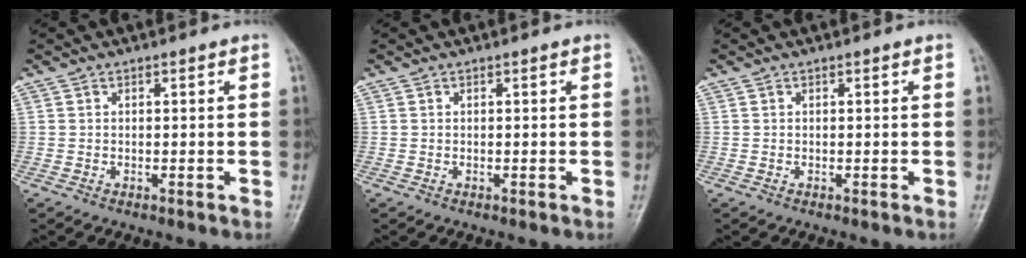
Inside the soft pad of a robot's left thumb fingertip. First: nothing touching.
{"total": 0.0}
{"total": 0.0}